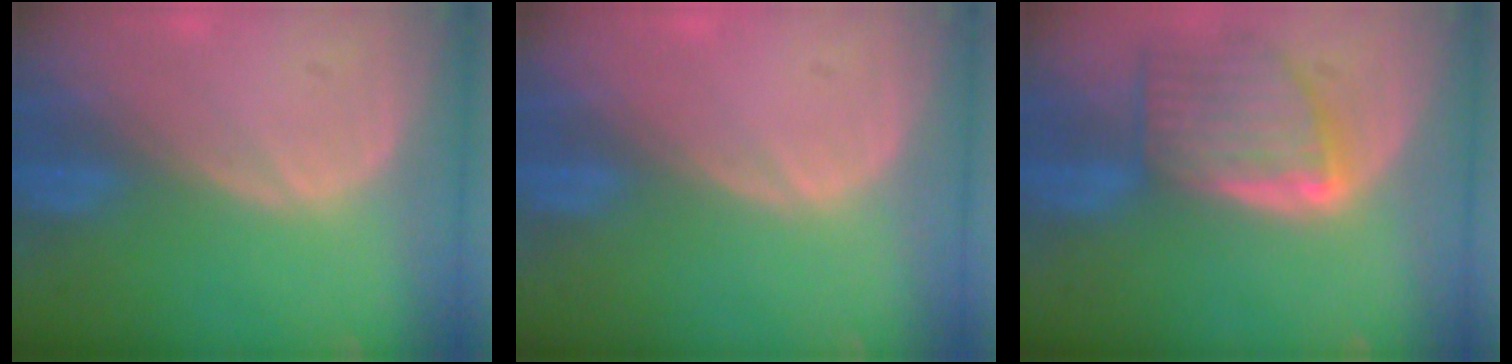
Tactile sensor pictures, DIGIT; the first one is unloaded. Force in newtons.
{"total": 0.7, "press": 0.1, "slide": 0.7}
{"total": 7.9, "press": 7.2, "slide": 3.3}